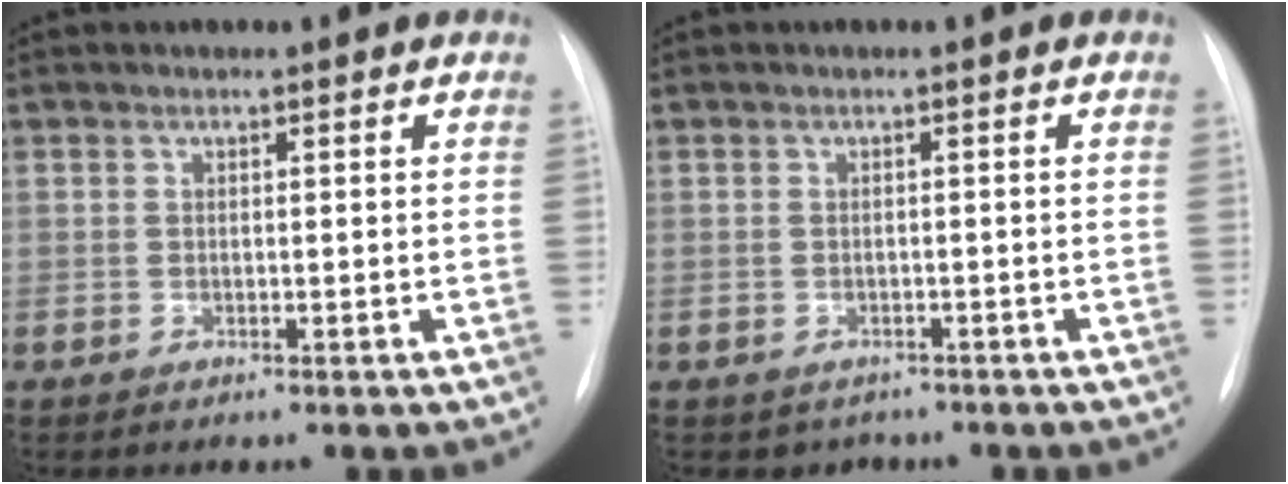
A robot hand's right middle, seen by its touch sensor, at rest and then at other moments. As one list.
[{"total": 2.5, "force": [-1.7, 1.8, 0.2], "torque": [-0.005, 0.006, -0.020]}]